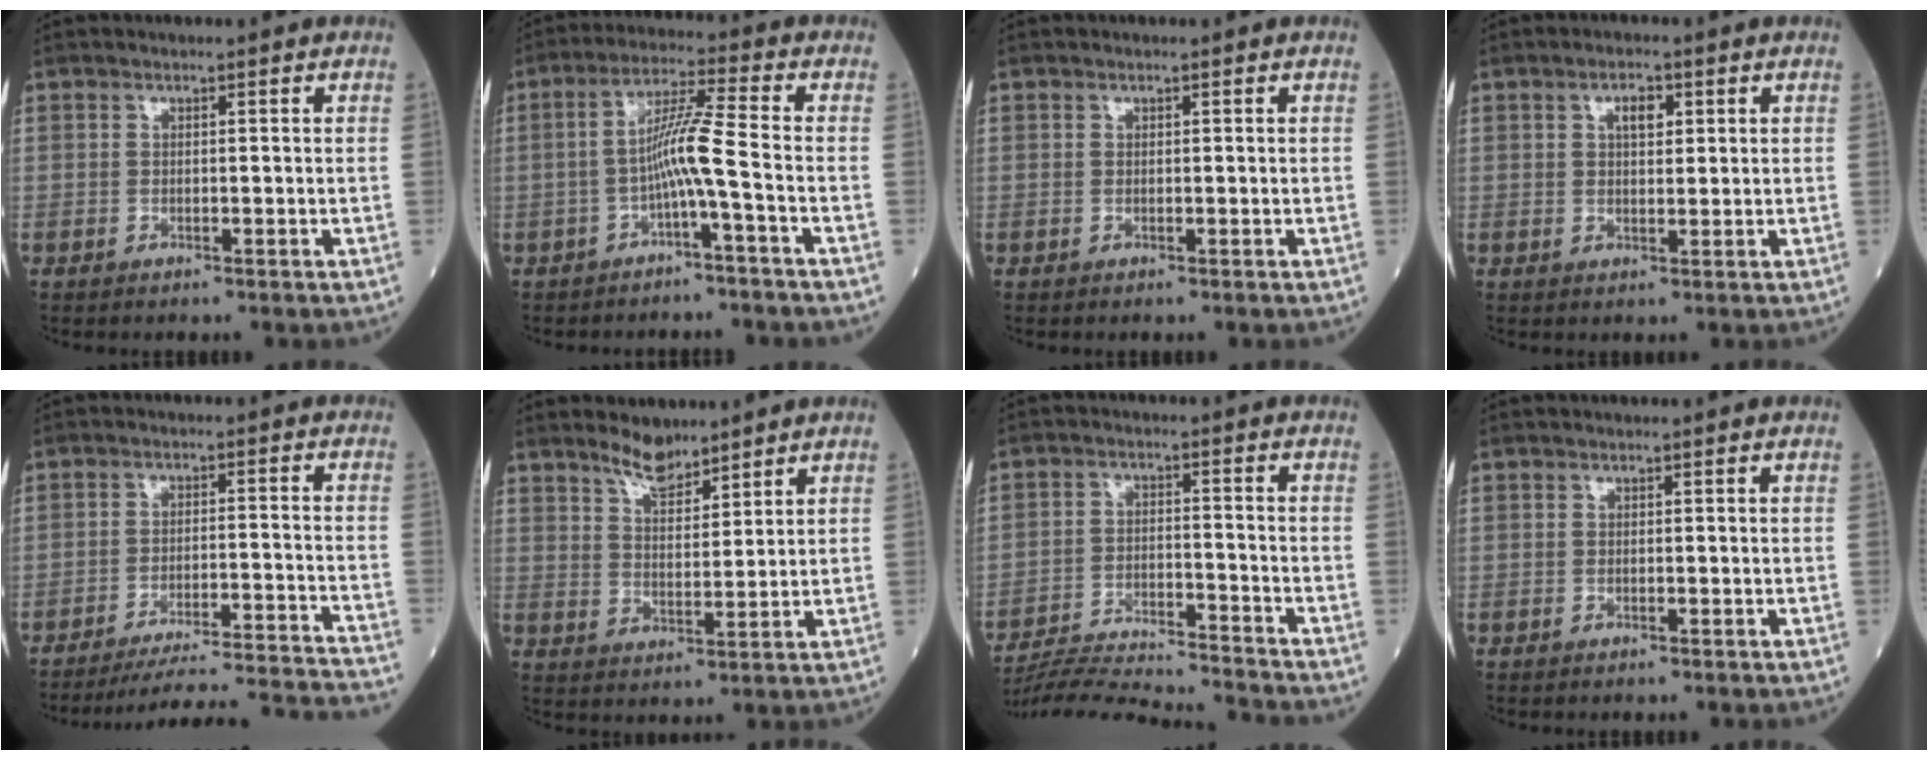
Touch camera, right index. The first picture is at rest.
{"total": 6.4, "force": [-2.0, -1.0, 6.0], "torque": [-0.115, 0.018, -0.037]}
{"total": 0.0}
{"total": 3.1, "force": [1.2, 1.4, 2.5], "torque": [-0.043, 0.003, 0.019]}
{"total": 21.5, "force": [-20.6, -2.4, 5.6], "torque": [-0.045, -0.032, -0.277]}
{"total": 5.1, "force": [4.5, 1.5, 1.9], "torque": [-0.040, -0.002, 0.085]}
{"total": 15.4, "force": [-15.0, -1.0, 3.5], "torque": [-0.060, -0.009, -0.233]}
{"total": 0.0}